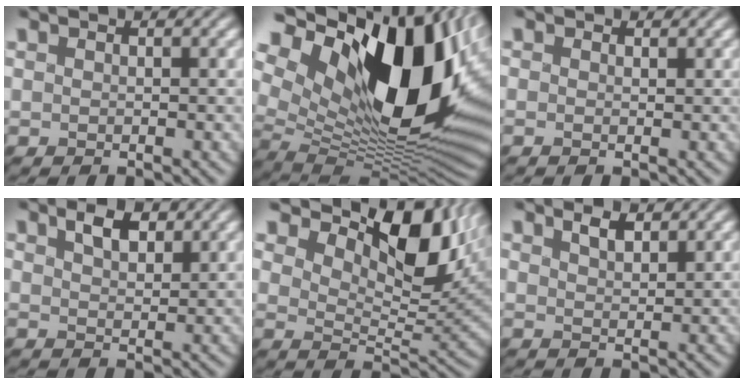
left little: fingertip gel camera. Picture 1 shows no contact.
{"total": 19.5, "force": [5.1, 10.7, 15.4], "torque": [-0.246, 0.004, 0.089]}
{"total": 0.0}
{"total": 2.5, "force": [1.1, 1.3, 1.8], "torque": [-0.038, -0.001, 0.015]}
{"total": 10.2, "force": [5.9, 4.7, 7.0], "torque": [-0.113, 0.000, 0.091]}
{"total": 1.5, "force": [0.9, 0.5, 1.1], "torque": [-0.021, -0.004, 0.014]}